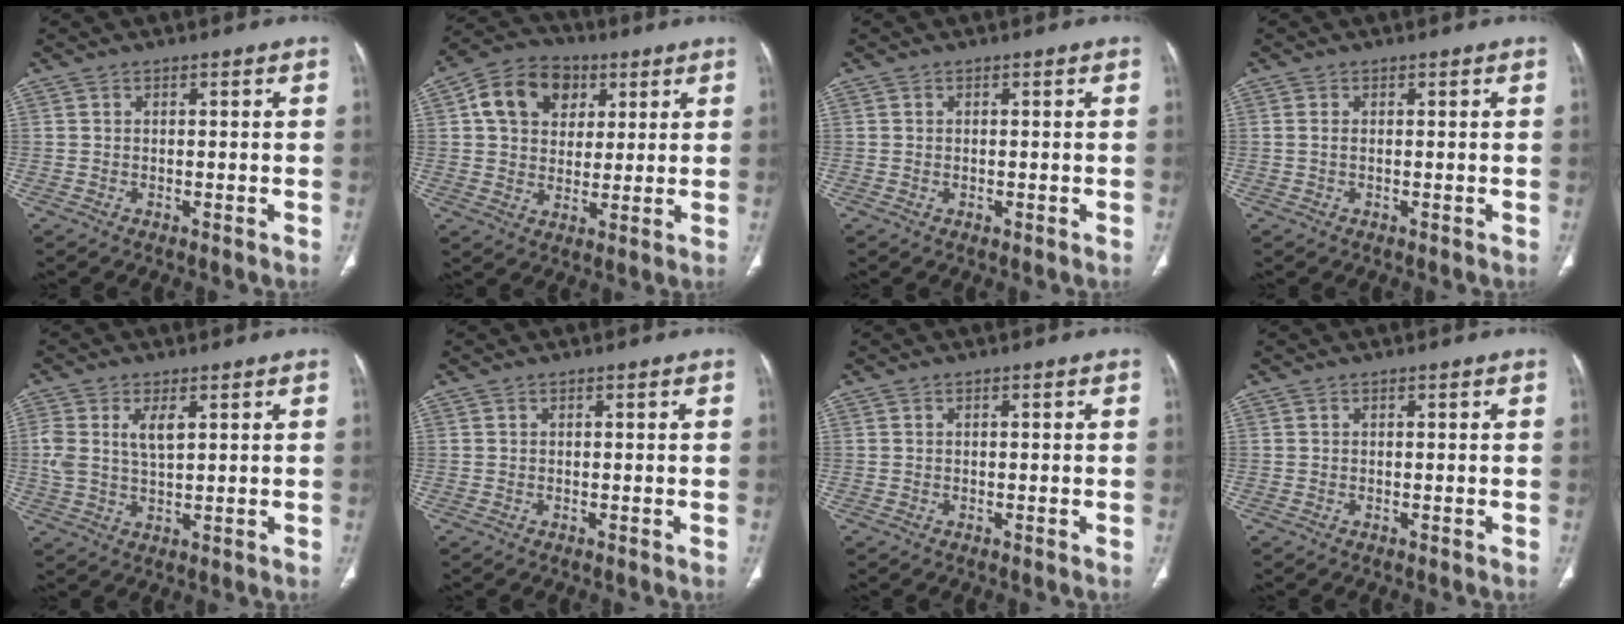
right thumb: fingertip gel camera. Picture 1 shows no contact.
{"total": 12.7, "force": [4.2, 9.8, 6.9], "torque": [-0.093, 0.000, 0.064]}
{"total": 0.6, "force": [-0.1, 0.4, 0.4], "torque": [-0.010, -0.001, 0.000]}
{"total": 0.7, "force": [0.0, 0.3, 0.7], "torque": [-0.021, 0.001, 0.002]}
{"total": 6.1, "force": [1.9, 2.9, 5.1], "torque": [-0.108, -0.001, 0.043]}
{"total": 0.0}
{"total": 0.0}
{"total": 0.0}